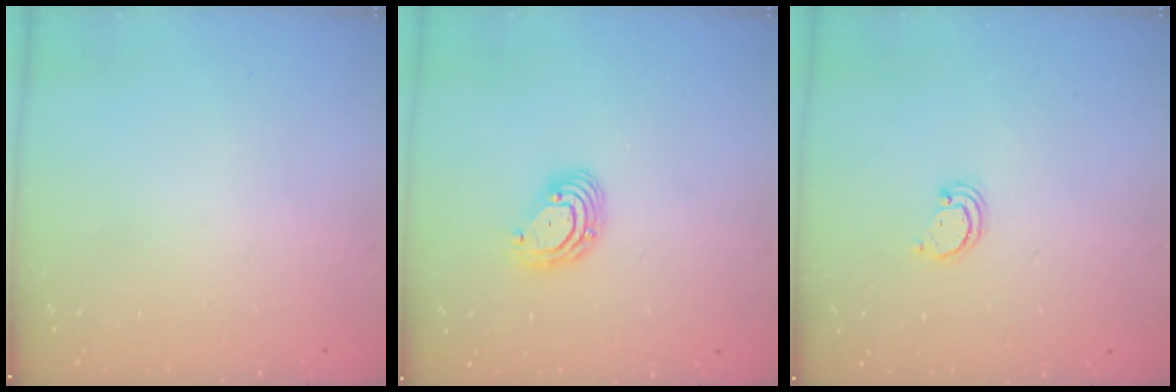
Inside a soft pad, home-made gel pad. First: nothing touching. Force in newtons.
{"total": 6.5, "press": 6.5, "slide": 1.1}
{"total": 2.4, "press": 2.4, "slide": 0.2}